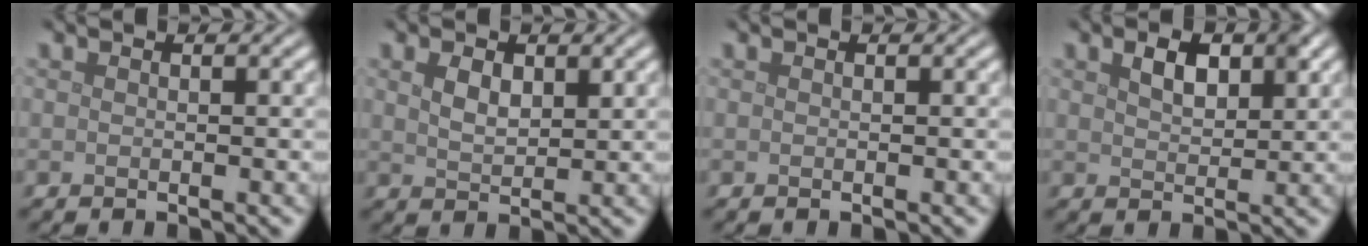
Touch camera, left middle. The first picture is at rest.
{"total": 2.3, "force": [1.1, 1.3, 1.6], "torque": [-0.034, -0.001, 0.024]}
{"total": 0.0}
{"total": 3.3, "force": [1.6, 1.7, 2.3], "torque": [-0.043, 0.005, 0.030]}